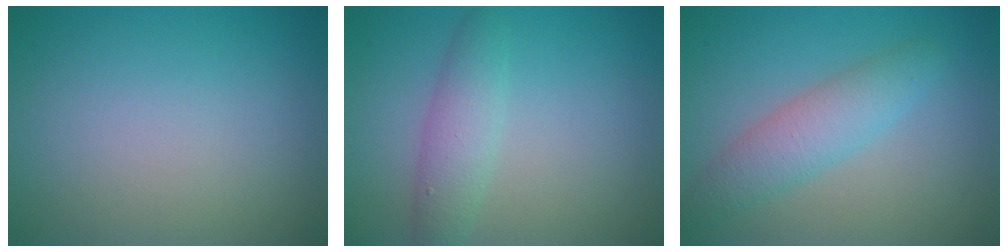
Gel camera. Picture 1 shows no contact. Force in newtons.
{"total": 2.8, "press": 2.8, "slide": 0.0}
{"total": 3.5, "press": 3.5, "slide": 0.1}